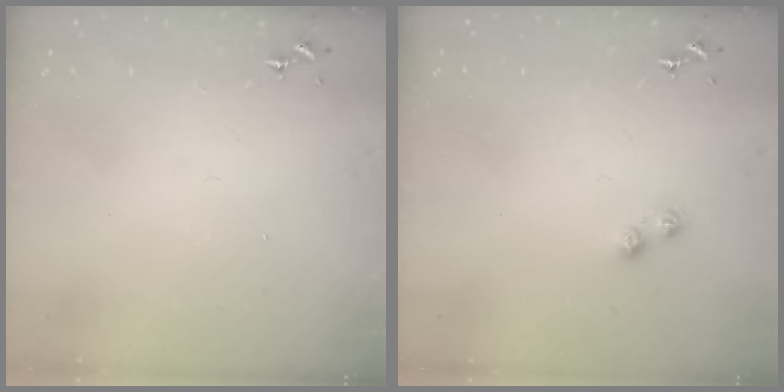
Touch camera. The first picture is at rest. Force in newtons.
{"total": 3.7, "press": 3.7, "slide": 0.5}